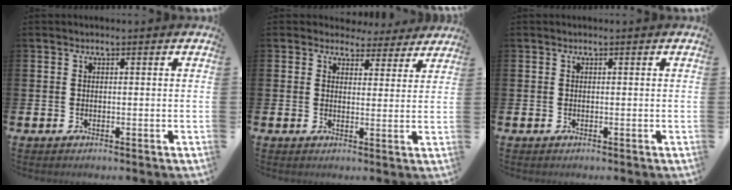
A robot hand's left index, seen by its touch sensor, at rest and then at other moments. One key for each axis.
{"total": 3.8, "fx": 3.3, "fy": 1.8, "fz": 0.1, "tx": 0.005, "ty": -0.026, "tz": 0.052}
{"total": 0.0}